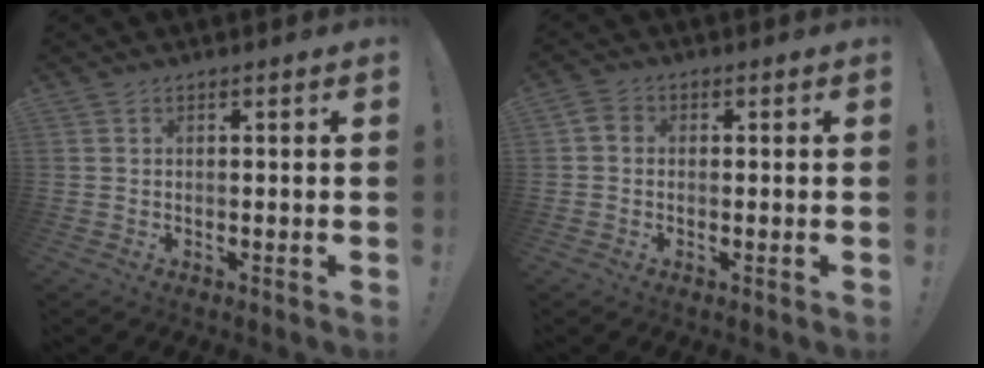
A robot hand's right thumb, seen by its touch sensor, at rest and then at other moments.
{"total": 2.7, "force": [0.0, 2.3, 1.4], "torque": [-0.028, 0.012, 0.001]}